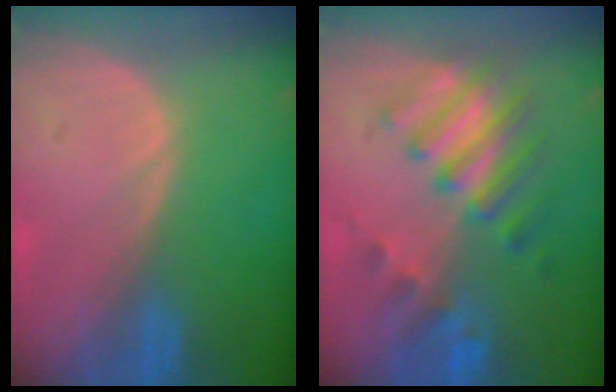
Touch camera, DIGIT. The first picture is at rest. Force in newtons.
{"total": 7.7, "press": 7.5, "slide": 1.8}